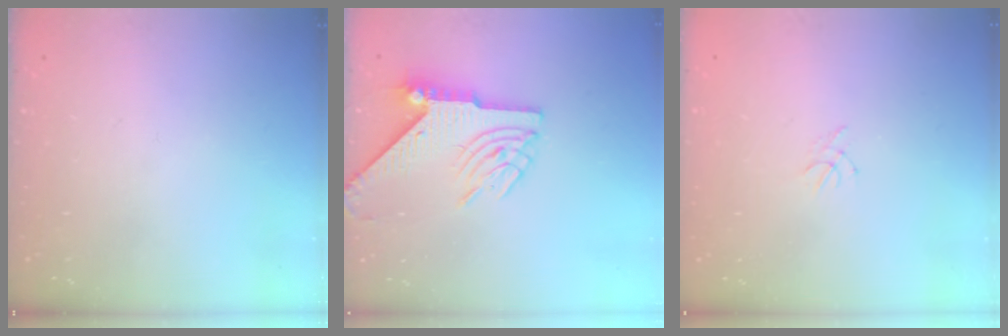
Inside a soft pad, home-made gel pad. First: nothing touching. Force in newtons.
{"total": 8.0, "press": 7.9, "slide": 1.2}
{"total": 0.5, "press": 0.4, "slide": 0.3}